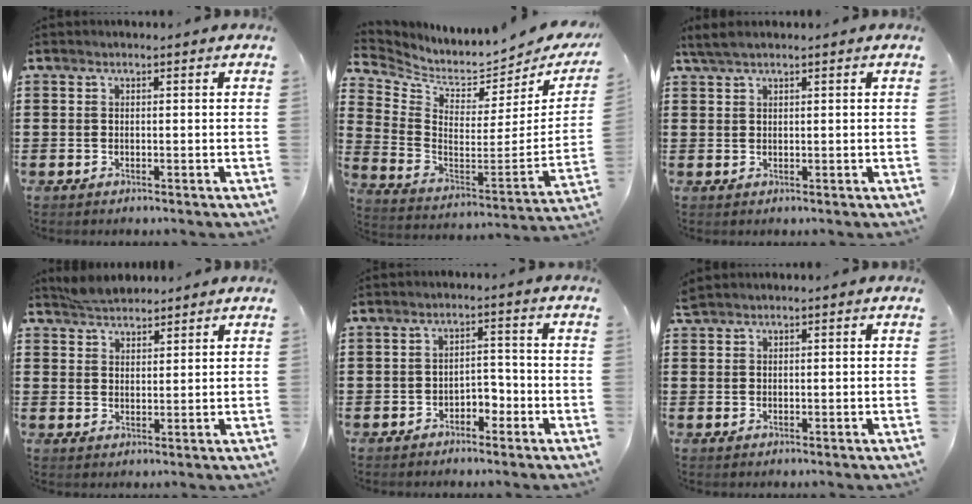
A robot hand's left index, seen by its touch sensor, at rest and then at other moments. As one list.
[{"total": 4.0, "force": [3.4, 1.4, 1.6], "torque": [-0.057, -0.052, 0.052]}, {"total": 2.2, "force": [1.6, 0.3, 1.4], "torque": [-0.030, 0.002, 0.030]}, {"total": 3.6, "force": [3.4, 0.9, 0.2], "torque": [-0.015, -0.001, 0.067]}, {"total": 2.7, "force": [-2.1, 1.3, 0.9], "torque": [-0.023, 0.006, -0.046]}, {"total": 1.1, "force": [1.1, 0.2, 0.3], "torque": [-0.009, 0.000, 0.021]}]